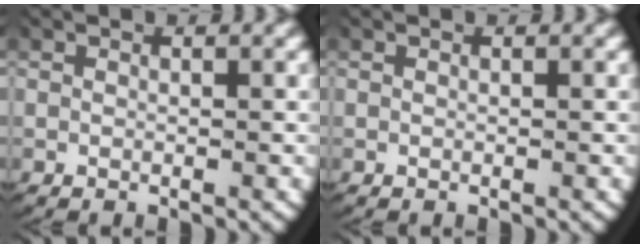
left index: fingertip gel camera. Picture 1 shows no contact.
{"total": 0.0}